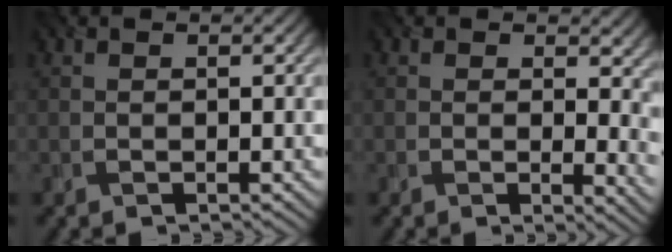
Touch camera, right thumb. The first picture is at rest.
{"total": 5.7, "force": [1.8, 2.6, 4.8], "torque": [-0.051, -0.009, 0.032]}